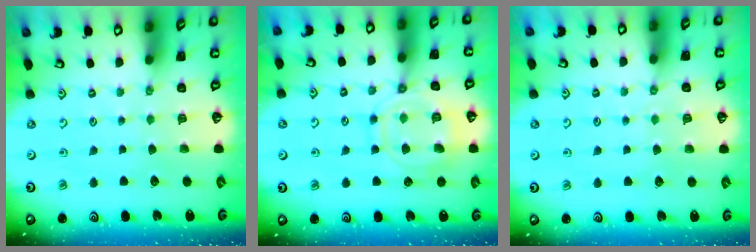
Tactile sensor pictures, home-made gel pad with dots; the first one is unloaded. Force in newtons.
{"total": 12.7, "press": 12.6, "slide": 1.3}
{"total": 2.5, "press": 2.4, "slide": 0.4}